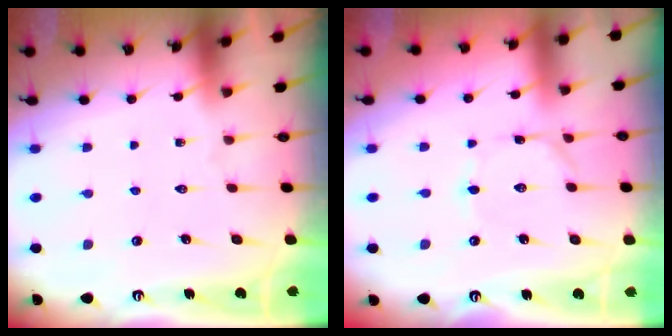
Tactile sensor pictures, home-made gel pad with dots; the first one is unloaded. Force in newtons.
{"total": 0.6, "press": 0.6, "slide": 0.0}